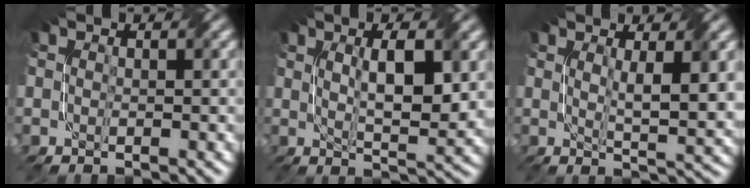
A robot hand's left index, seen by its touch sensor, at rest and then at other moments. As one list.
[{"total": 5.8, "force": [1.3, 1.4, 5.5], "torque": [-0.087, -0.001, 0.026]}, {"total": 4.8, "force": [1.2, 0.9, 4.6], "torque": [-0.078, -0.007, 0.025]}]